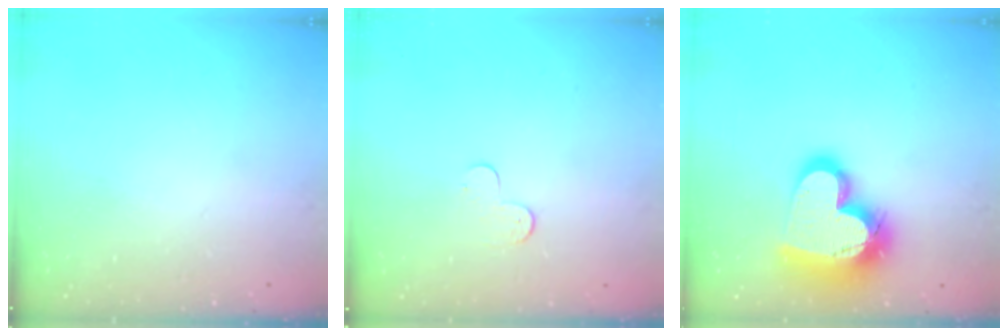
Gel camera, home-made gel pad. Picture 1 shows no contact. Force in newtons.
{"total": 3.8, "press": 3.7, "slide": 0.4}
{"total": 23.0, "press": 22.9, "slide": 1.8}